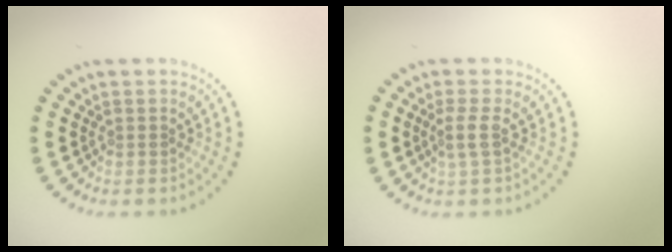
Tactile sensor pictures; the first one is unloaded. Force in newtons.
{"total": 1.7, "press": 1.3, "slide": 1.1}